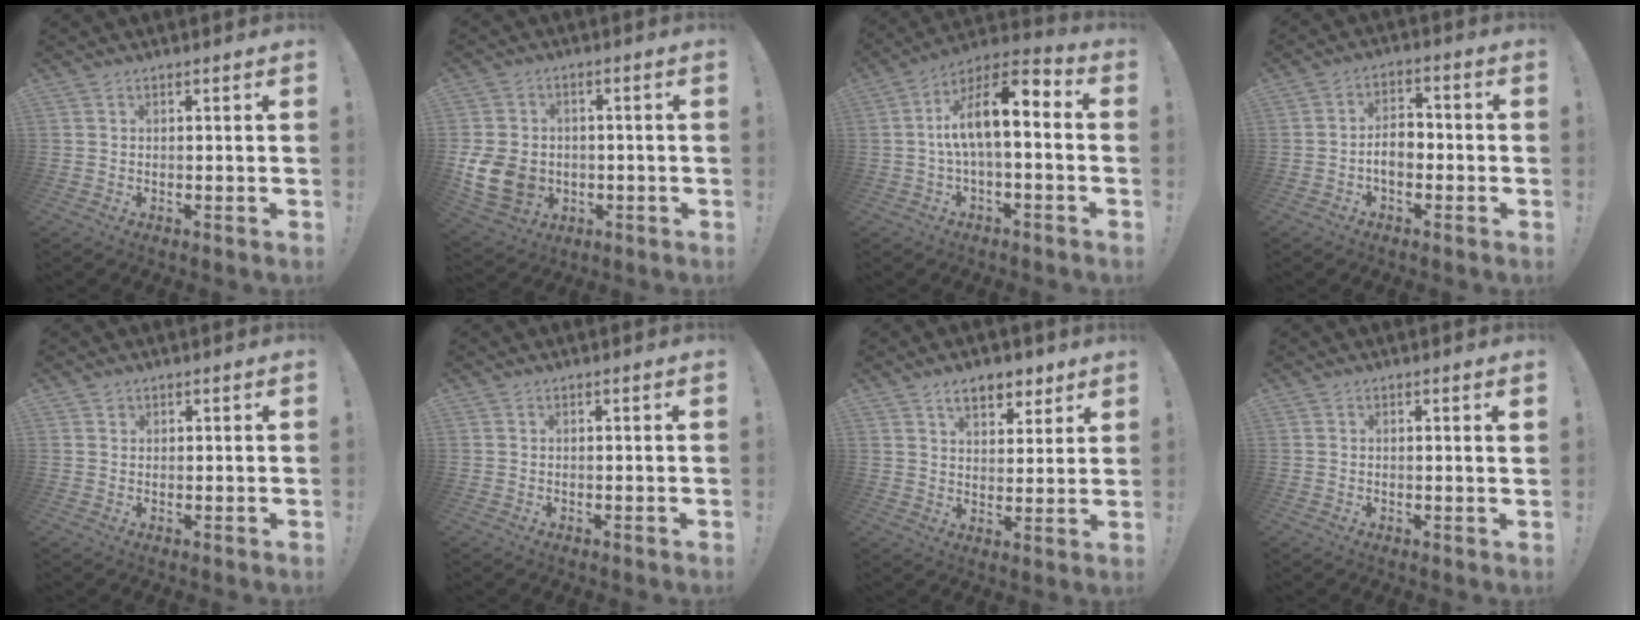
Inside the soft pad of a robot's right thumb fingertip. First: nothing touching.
{"total": 12.2, "force": [-1.9, 10.2, 6.5], "torque": [-0.122, 0.012, -0.031]}
{"total": 13.3, "force": [1.7, 4.8, 12.3], "torque": [-0.211, -0.001, 0.028]}
{"total": 6.7, "force": [-1.7, 4.3, 4.9], "torque": [-0.083, 0.012, -0.032]}
{"total": 1.1, "force": [1.0, 0.6, 0.1], "torque": [-0.001, -0.003, 0.019]}
{"total": 0.0}
{"total": 8.4, "force": [5.6, 4.6, 4.3], "torque": [-0.060, -0.025, 0.102]}
{"total": 1.2, "force": [0.7, -0.3, 1.0], "torque": [-0.011, -0.004, 0.008]}